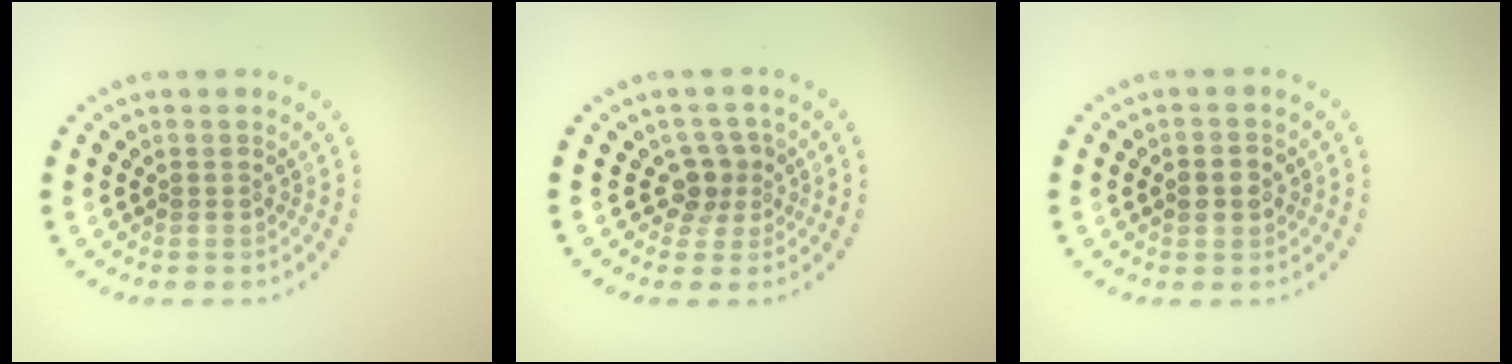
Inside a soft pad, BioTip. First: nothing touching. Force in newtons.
{"total": 2.3, "press": 1.8, "slide": 1.4}
{"total": 1.7, "press": 1.7, "slide": 0.2}